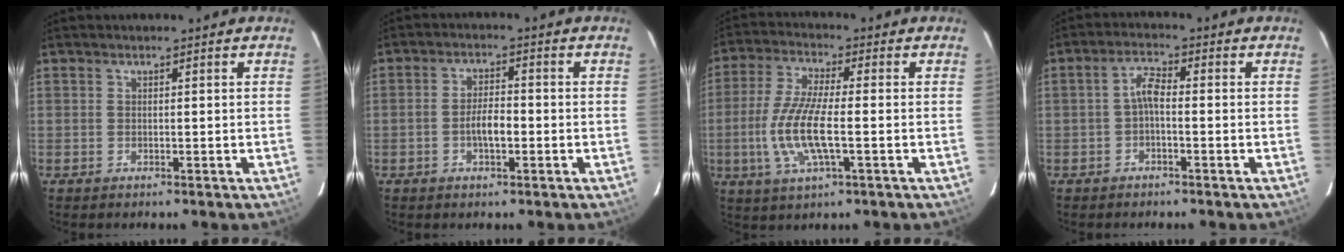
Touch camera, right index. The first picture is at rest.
{"total": 4.3, "force": [-1.4, 1.7, 3.7], "torque": [-0.073, 0.007, -0.022]}
{"total": 11.4, "force": [-2.3, 2.6, 10.9], "torque": [-0.228, -0.006, -0.047]}
{"total": 2.9, "force": [-1.0, 1.0, 2.6], "torque": [-0.056, 0.011, -0.021]}